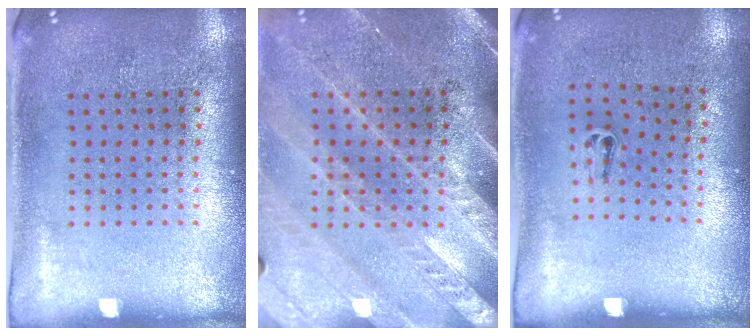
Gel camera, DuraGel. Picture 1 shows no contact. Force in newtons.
{"total": 3.0, "press": 2.6, "slide": 1.4}
{"total": 0.5, "press": 0.3, "slide": 0.4}